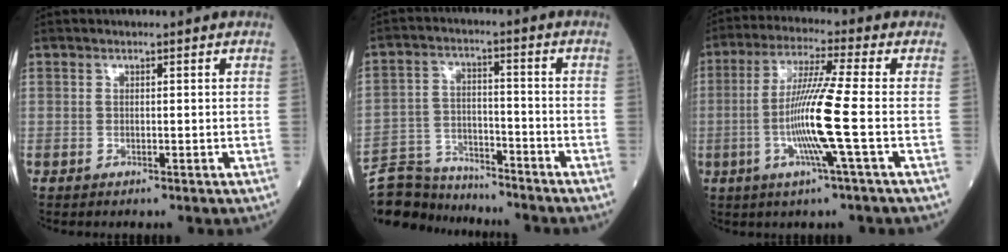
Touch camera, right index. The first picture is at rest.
{"total": 11.5, "force": [-11.2, 2.8, 0.8], "torque": [-0.014, 0.026, -0.193]}
{"total": 10.8, "force": [-2.2, -1.5, 10.5], "torque": [-0.206, -0.010, -0.047]}